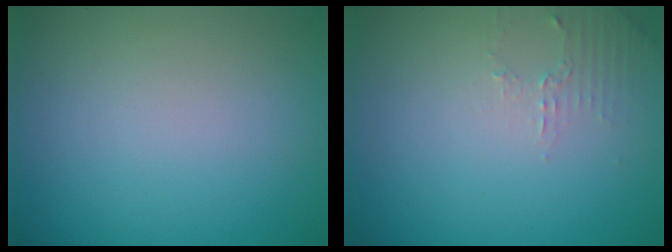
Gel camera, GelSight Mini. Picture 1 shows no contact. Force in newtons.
{"total": 1.4, "press": 1.4, "slide": 0.4}